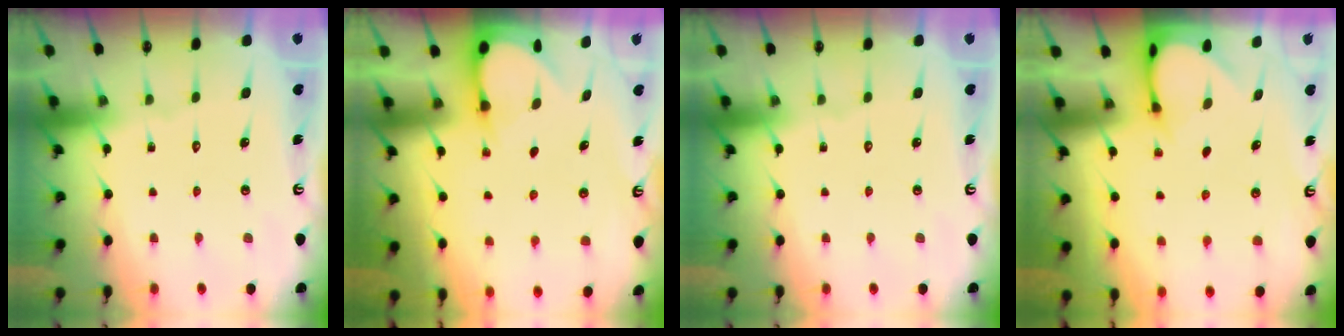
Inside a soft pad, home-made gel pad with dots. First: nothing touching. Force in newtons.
{"total": 3.3, "press": 3.3, "slide": 0.3}
{"total": 0.0}
{"total": 3.1, "press": 3.1, "slide": 0.2}